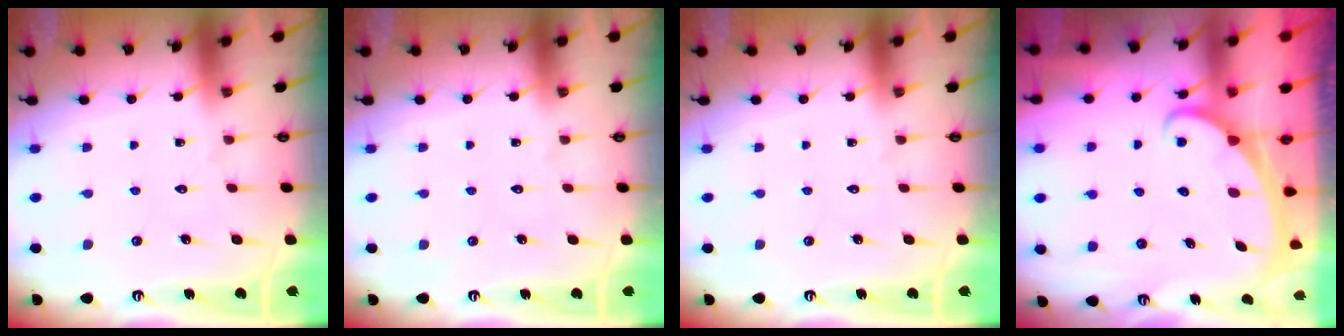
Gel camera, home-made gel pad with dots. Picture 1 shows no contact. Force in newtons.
{"total": 0.0}
{"total": 0.0}
{"total": 1.9, "press": 1.9, "slide": 0.1}